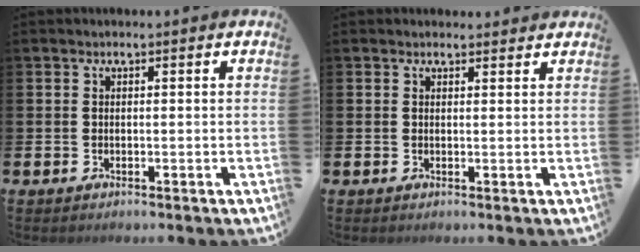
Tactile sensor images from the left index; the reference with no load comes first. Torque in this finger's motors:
{"motor_torque": [0.74, -1.39, 0.04, -0.01]}